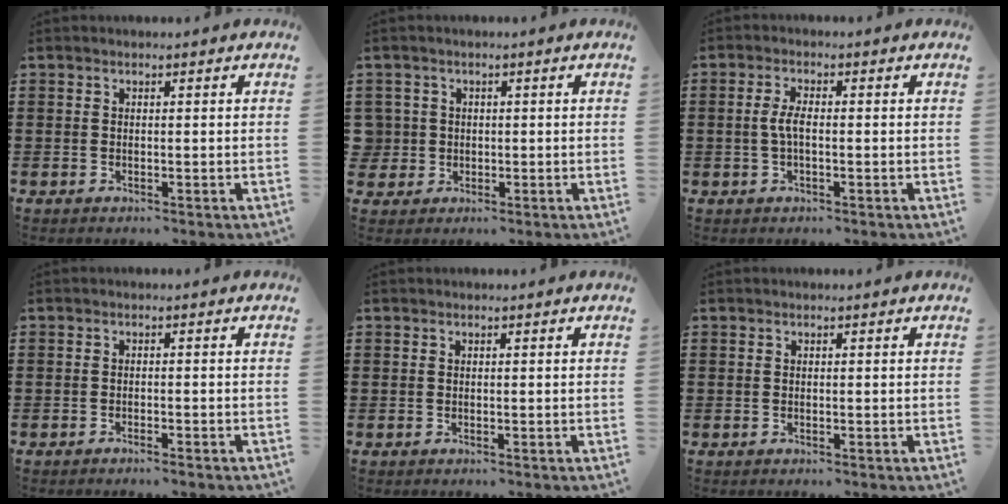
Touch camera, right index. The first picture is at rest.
{"total": 2.7, "force": [-0.2, 2.6, 0.3], "torque": [-0.027, 0.006, -0.010]}
{"total": 3.1, "force": [-0.3, 1.0, 2.9], "torque": [-0.069, -0.003, -0.012]}
{"total": 1.1, "force": [-1.0, 0.0, 0.3], "torque": [-0.008, 0.001, -0.021]}
{"total": 0.0}
{"total": 0.0}